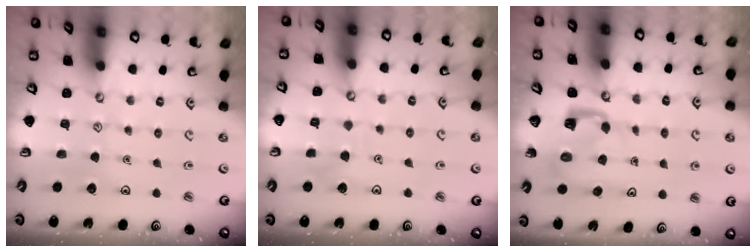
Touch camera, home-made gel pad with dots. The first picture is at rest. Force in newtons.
{"total": 3.9, "press": 3.9, "slide": 0.3}
{"total": 4.3, "press": 4.3, "slide": 0.1}